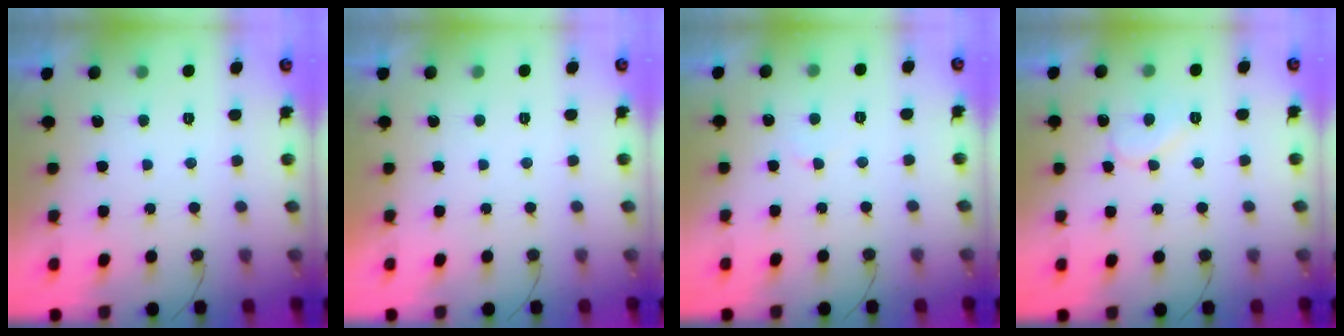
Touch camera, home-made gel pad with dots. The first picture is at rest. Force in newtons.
{"total": 1.8, "press": 1.8, "slide": 0.0}
{"total": 2.4, "press": 2.4, "slide": 0.2}
{"total": 8.0, "press": 8.0, "slide": 0.4}